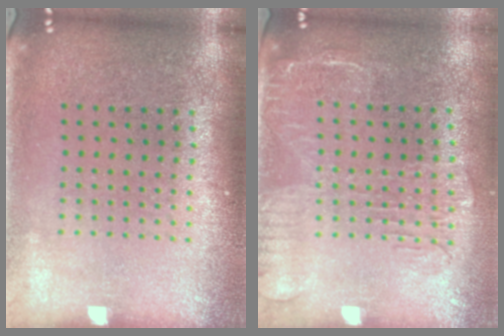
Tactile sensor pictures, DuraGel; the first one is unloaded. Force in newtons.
{"total": 1.8, "press": 1.5, "slide": 0.9}